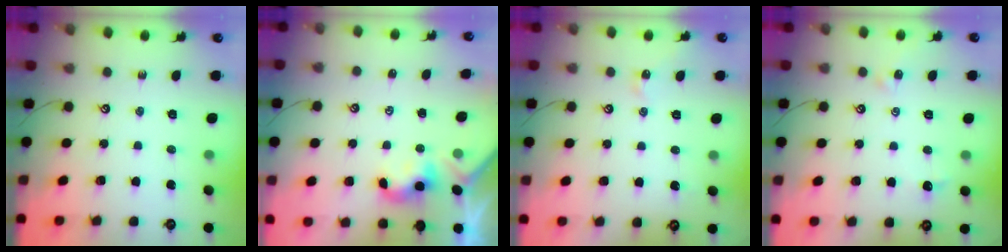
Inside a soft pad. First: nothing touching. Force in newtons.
{"total": 2.2, "press": 2.2, "slide": 0.2}
{"total": 2.8, "press": 2.7, "slide": 0.6}
{"total": 2.0, "press": 1.9, "slide": 0.5}